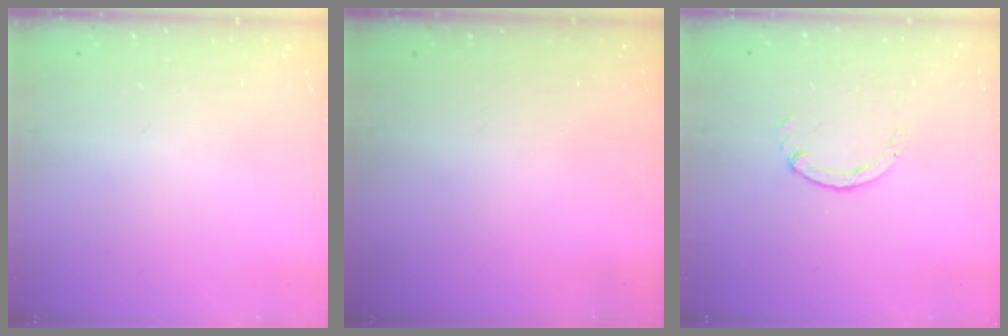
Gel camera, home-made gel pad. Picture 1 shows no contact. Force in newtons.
{"total": 0.0}
{"total": 0.7, "press": 0.7, "slide": 0.2}